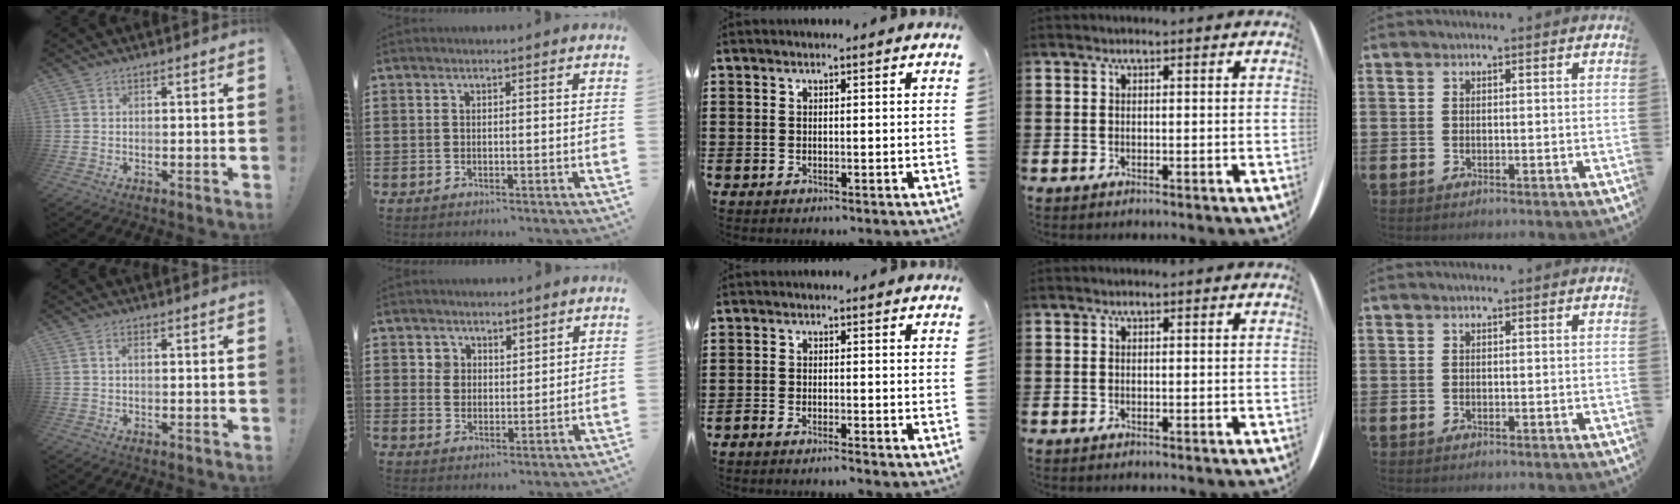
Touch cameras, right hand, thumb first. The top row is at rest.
{"thumb": {"total": 1.4, "force": [0.4, 0.6, 1.2], "torque": [-0.022, 0.003, 0.005]}, "index": {"total": 3.3, "force": [2.5, 2.2, -0.1], "torque": [-0.010, 0.011, 0.049]}, "middle": {"total": 1.5, "force": [-1.4, -0.1, 0.3], "torque": [-0.006, 0.001, -0.027]}}